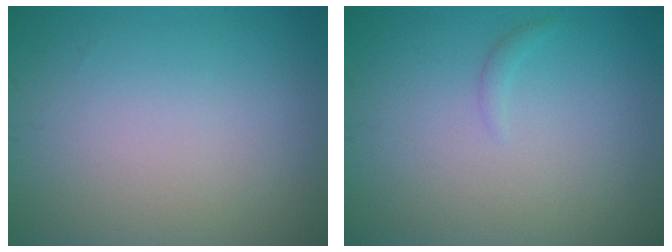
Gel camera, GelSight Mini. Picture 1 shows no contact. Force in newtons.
{"total": 0.6, "press": 0.6, "slide": 0.1}